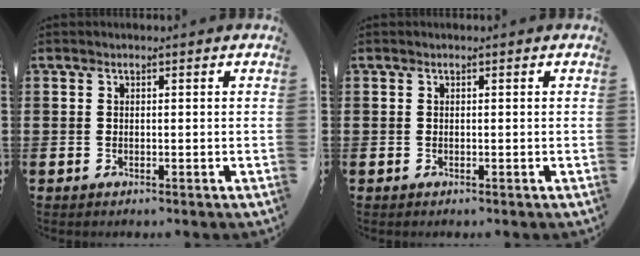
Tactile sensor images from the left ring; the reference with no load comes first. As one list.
[{"total": 0.0}]